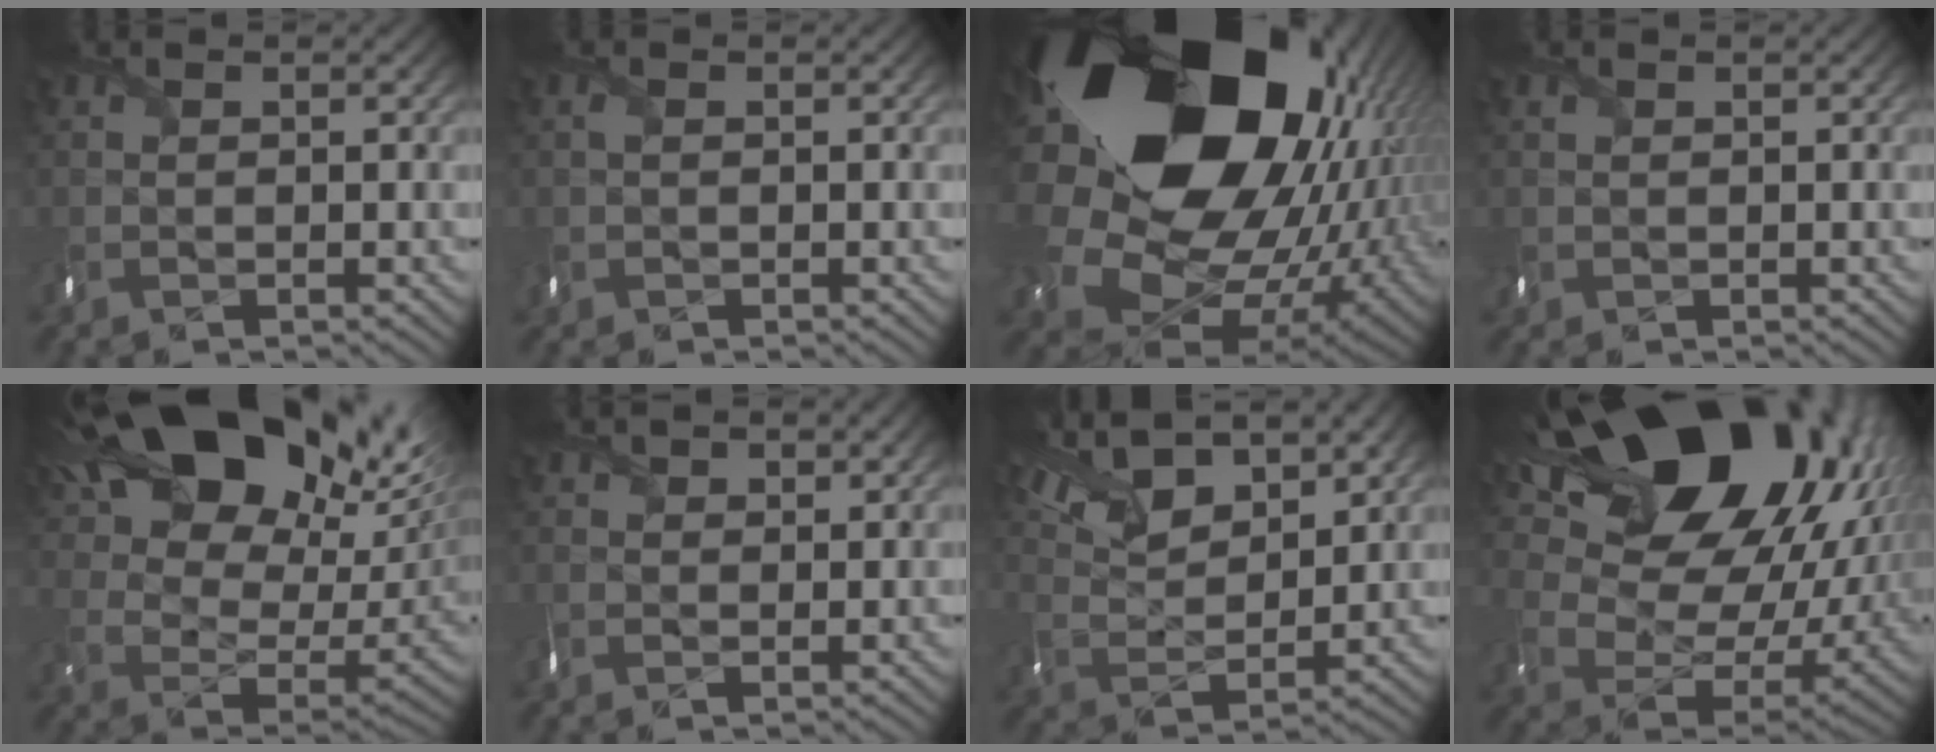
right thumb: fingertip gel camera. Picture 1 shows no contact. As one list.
[{"total": 1.2, "force": [0.1, 0.9, 0.8], "torque": [-0.027, 0.001, 0.000]}, {"total": 25.6, "force": [7.6, 19.6, 14.6], "torque": [-0.344, -0.030, 0.161]}, {"total": 1.0, "force": [0.3, 0.9, 0.2], "torque": [-0.007, 0.000, 0.005]}, {"total": 24.5, "force": [13.8, 13.6, 15.0], "torque": [-0.298, 0.055, 0.255]}, {"total": 2.6, "force": [1.9, 1.4, 1.2], "torque": [-0.026, 0.005, 0.033]}, {"total": 9.9, "force": [6.8, 3.9, 6.0], "torque": [-0.145, 0.012, 0.132]}, {"total": 22.8, "force": [10.5, 14.3, 14.2], "torque": [-0.263, 0.016, 0.203]}]